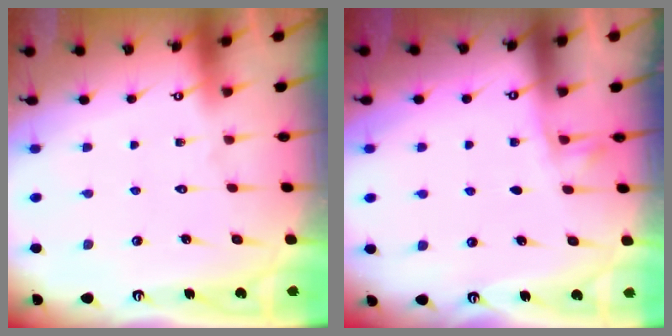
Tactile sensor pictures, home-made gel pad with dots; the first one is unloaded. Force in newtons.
{"total": 2.4, "press": 2.4, "slide": 0.5}